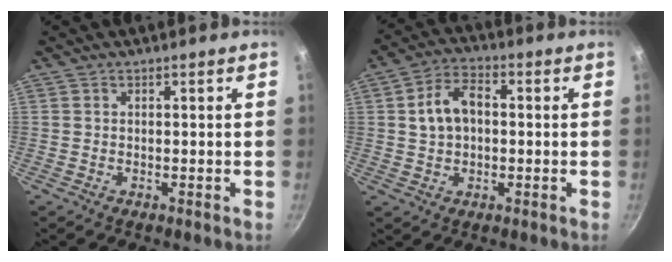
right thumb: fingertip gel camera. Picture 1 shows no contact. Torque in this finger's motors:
{"motor_torque": [-0.36, 0.55, 0.70, -0.30, 0.21]}